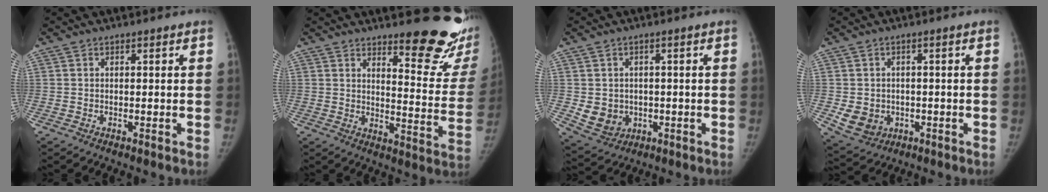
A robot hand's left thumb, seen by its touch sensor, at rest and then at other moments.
{"total": 17.2, "force": [13.2, 4.4, 10.1], "torque": [-0.088, -0.124, 0.162]}
{"total": 6.8, "force": [-0.9, 6.1, 3.1], "torque": [-0.033, 0.006, 0.003]}
{"total": 6.5, "force": [-1.5, 5.7, 2.9], "torque": [-0.038, 0.008, -0.008]}